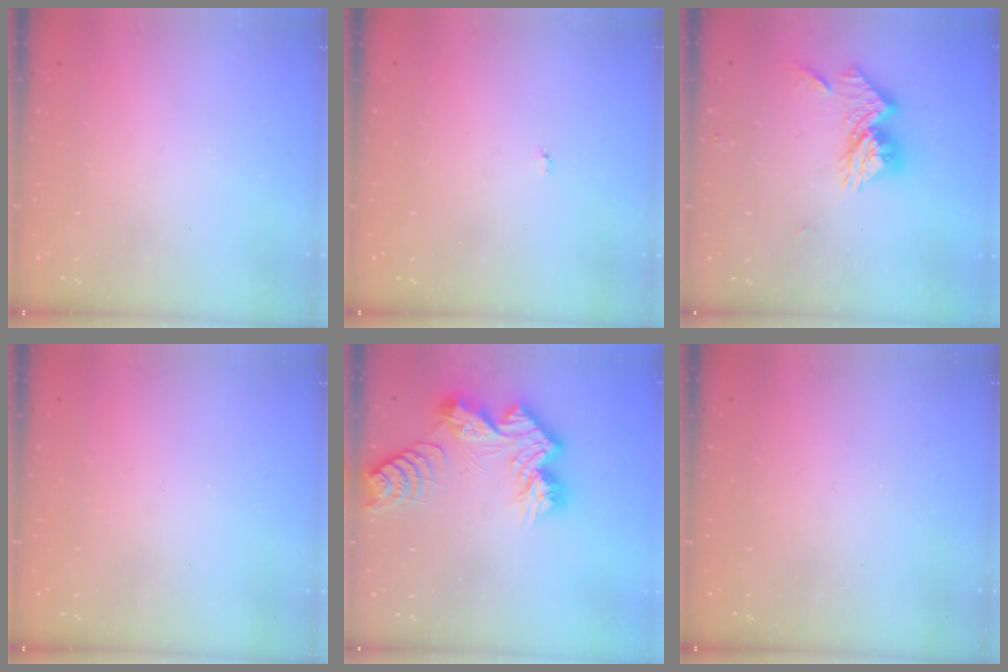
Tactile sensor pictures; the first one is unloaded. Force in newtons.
{"total": 2.9, "press": 2.9, "slide": 0.3}
{"total": 12.6, "press": 12.6, "slide": 1.1}
{"total": 0.0}
{"total": 13.3, "press": 13.3, "slide": 1.3}
{"total": 0.0}